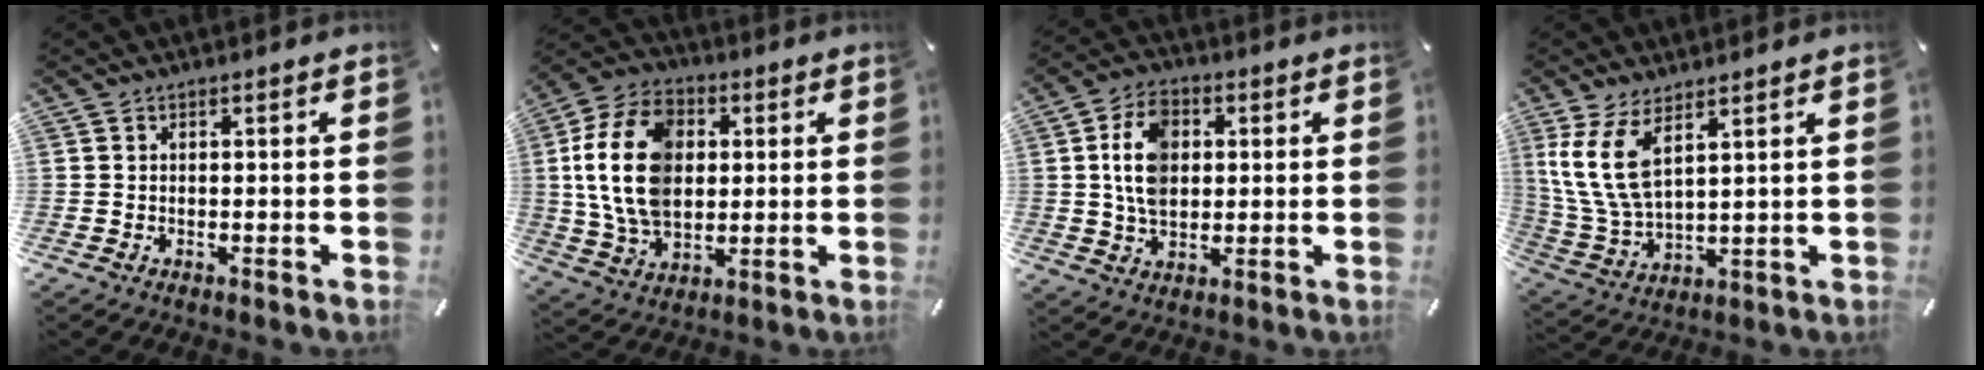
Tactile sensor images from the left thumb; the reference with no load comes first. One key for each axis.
{"total": 17.7, "fx": 1.8, "fy": 13.1, "fz": 11.8, "tx": -0.266, "ty": 0.009, "tz": 0.029}
{"total": 10.5, "fx": 1.6, "fy": 7.6, "fz": 7.1, "tx": -0.148, "ty": 0.010, "tz": 0.027}
{"total": 10.8, "fx": 5.3, "fy": 4.8, "fz": 8.1, "tx": -0.199, "ty": -0.023, "tz": 0.099}